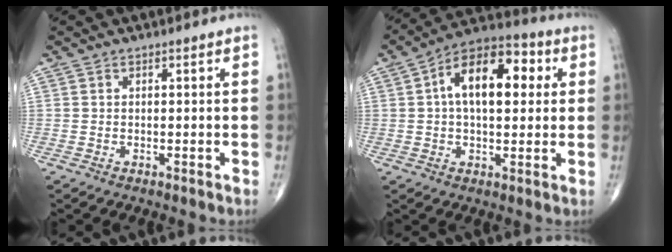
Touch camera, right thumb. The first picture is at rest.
{"total": 14.9, "force": [2.9, 8.0, 12.3], "torque": [-0.178, 0.027, 0.037]}